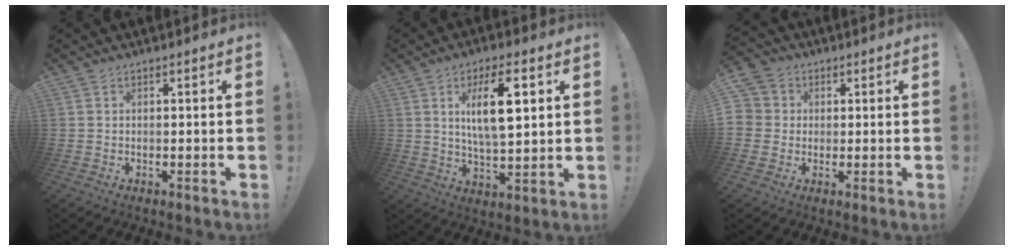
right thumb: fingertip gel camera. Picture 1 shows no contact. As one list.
[{"total": 13.0, "force": [4.3, 4.3, 11.5], "torque": [-0.203, -0.006, 0.064]}, {"total": 5.3, "force": [0.2, 5.2, 1.3], "torque": [-0.030, 0.006, 0.005]}]